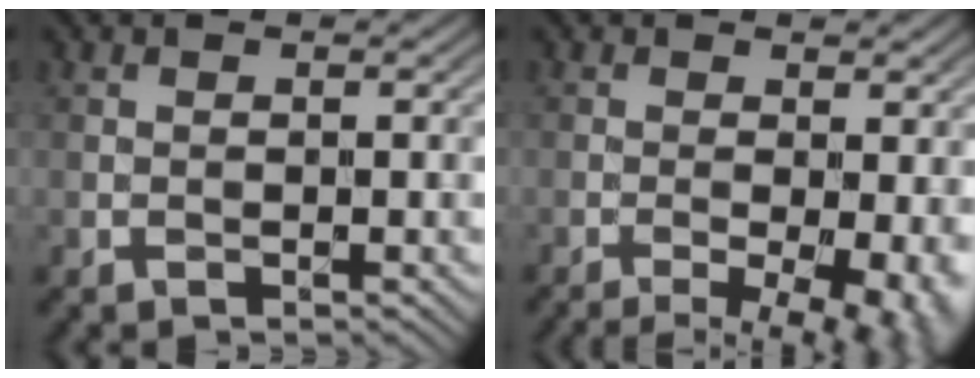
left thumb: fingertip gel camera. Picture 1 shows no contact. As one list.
[{"total": 8.4, "force": [-2.9, 2.5, 7.5], "torque": [-0.103, -0.006, -0.035]}]